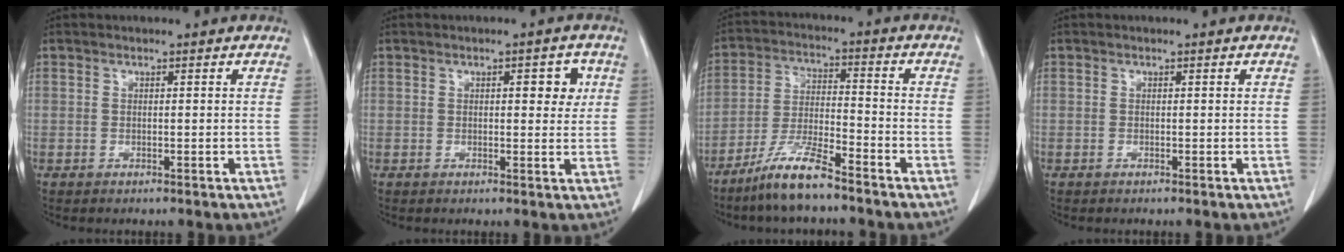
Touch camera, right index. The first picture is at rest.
{"total": 3.5, "force": [1.1, 1.5, 3.0], "torque": [-0.030, 0.002, 0.010]}
{"total": 8.8, "force": [-6.9, 0.7, 5.5], "torque": [-0.113, -0.018, -0.136]}
{"total": 0.0}